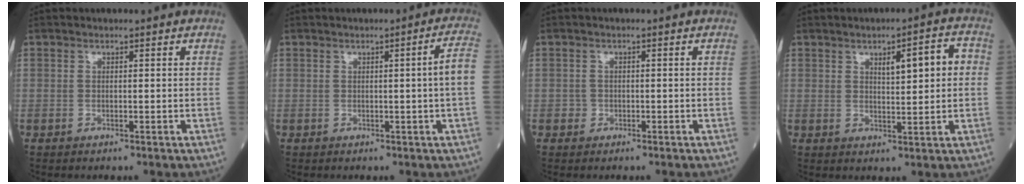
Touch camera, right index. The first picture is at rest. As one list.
[{"total": 3.8, "force": [-0.1, -0.8, 3.7], "torque": [-0.046, -0.001, -0.001]}, {"total": 0.9, "force": [-0.4, 0.9, 0.0], "torque": [0.001, 0.006, -0.009]}, {"total": 6.2, "force": [1.4, 1.4, 5.9], "torque": [-0.089, 0.017, 0.024]}]